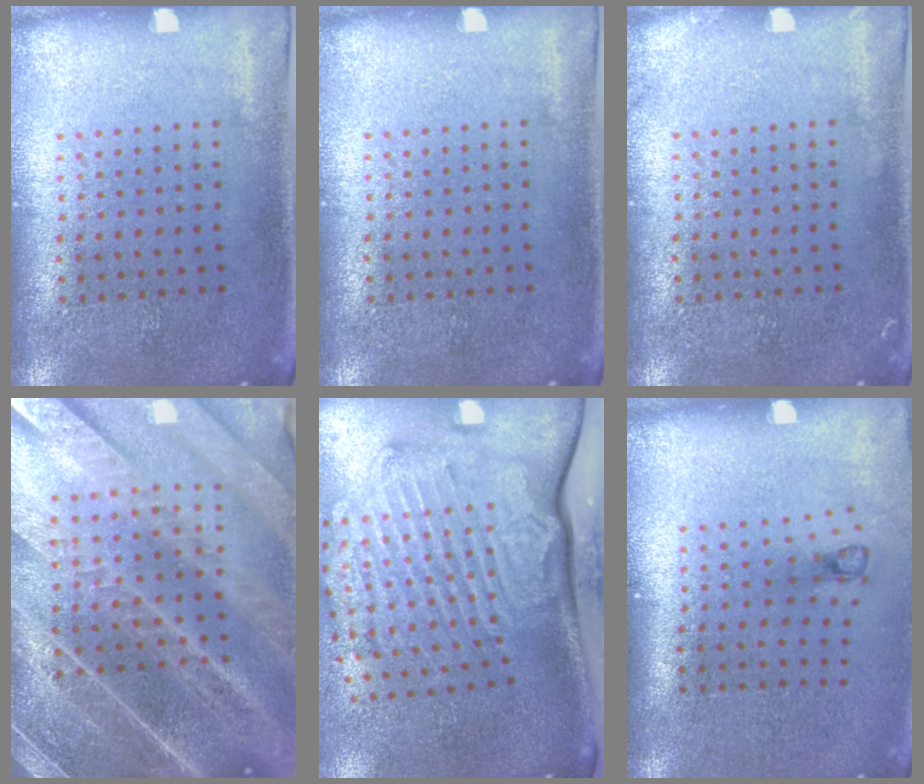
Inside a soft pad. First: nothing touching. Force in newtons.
{"total": 0.0}
{"total": 0.5, "press": 0.5, "slide": 0.1}
{"total": 5.4, "press": 4.6, "slide": 2.8}
{"total": 3.1, "press": 2.4, "slide": 1.9}
{"total": 0.8, "press": 0.4, "slide": 0.7}